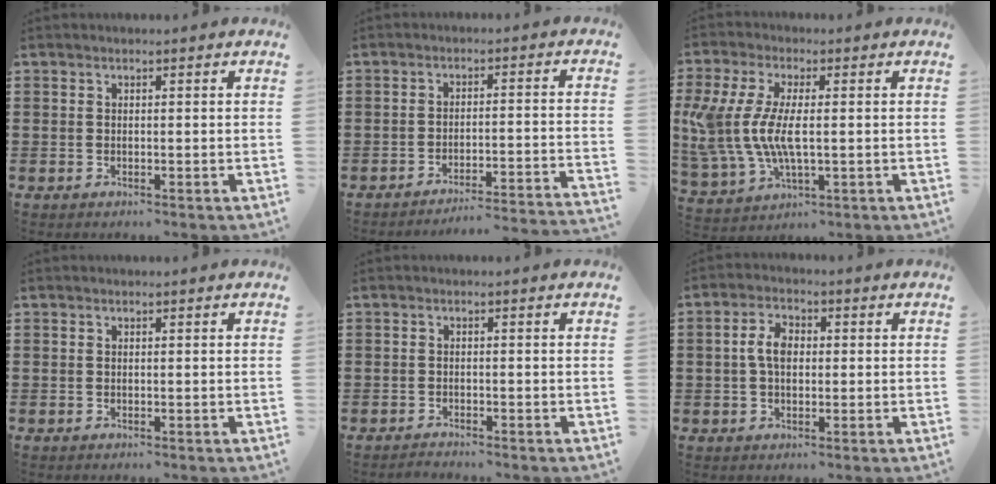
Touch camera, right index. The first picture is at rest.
{"total": 3.8, "force": [-3.6, -0.5, 1.0], "torque": [-0.023, -0.013, -0.078]}
{"total": 9.3, "force": [0.0, 4.3, 8.2], "torque": [-0.208, -0.009, -0.012]}
{"total": 0.0}
{"total": 1.4, "force": [-1.4, -0.1, -0.2], "torque": [0.000, 0.002, -0.029]}
{"total": 4.4, "force": [-0.1, 2.5, 3.6], "torque": [-0.082, 0.010, -0.007]}